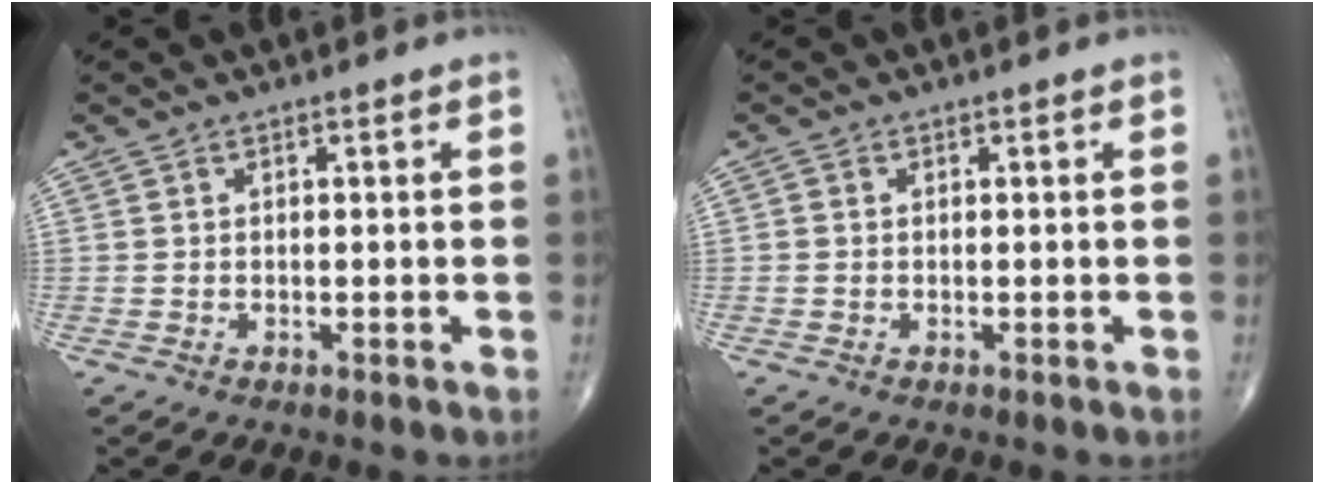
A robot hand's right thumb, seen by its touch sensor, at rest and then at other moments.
{"total": 0.5, "force": [0.0, 0.5, 0.2], "torque": [-0.003, 0.000, -0.004]}